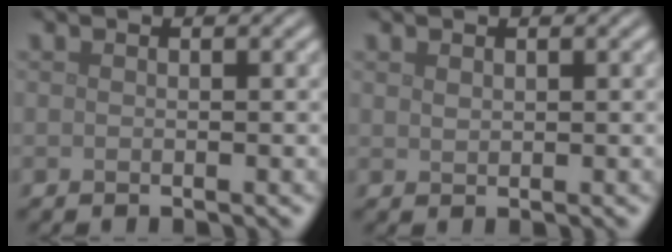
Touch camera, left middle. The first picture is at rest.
{"total": 0.7, "force": [0.5, 0.5, 0.4], "torque": [-0.010, -0.001, 0.012]}